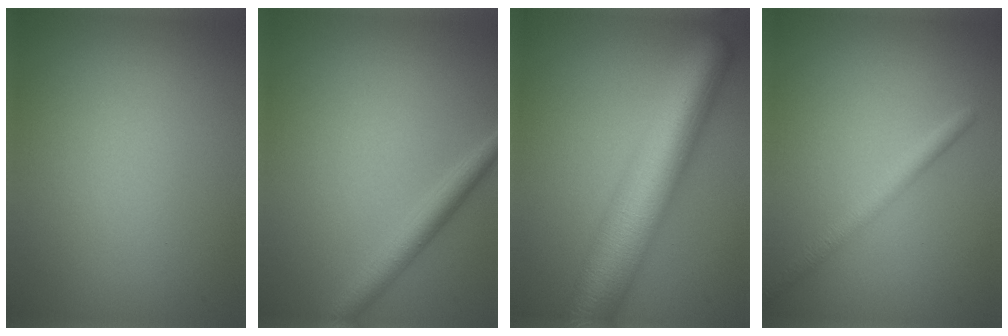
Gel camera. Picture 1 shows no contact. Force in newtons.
{"total": 2.6, "press": 2.5, "slide": 0.1}
{"total": 10.1, "press": 10.1, "slide": 0.2}
{"total": 2.2, "press": 2.2, "slide": 0.1}